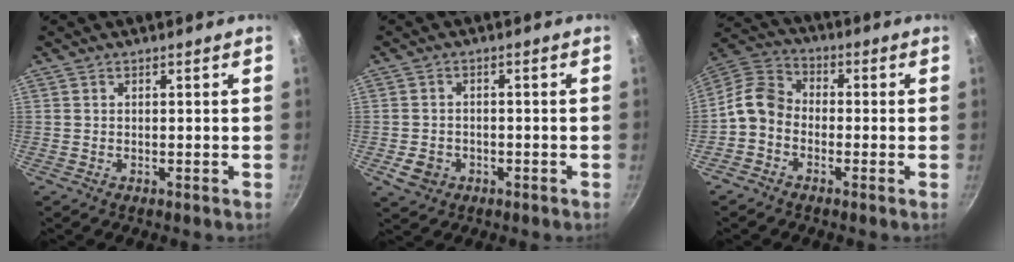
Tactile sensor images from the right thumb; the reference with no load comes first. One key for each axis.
{"total": 4.3, "fx": -1.6, "fy": 3.5, "fz": 2.0, "tx": -0.033, "ty": 0.015, "tz": -0.021}
{"total": 8.2, "fx": -2.6, "fy": 6.4, "fz": 4.5, "tx": -0.077, "ty": 0.042, "tz": -0.074}